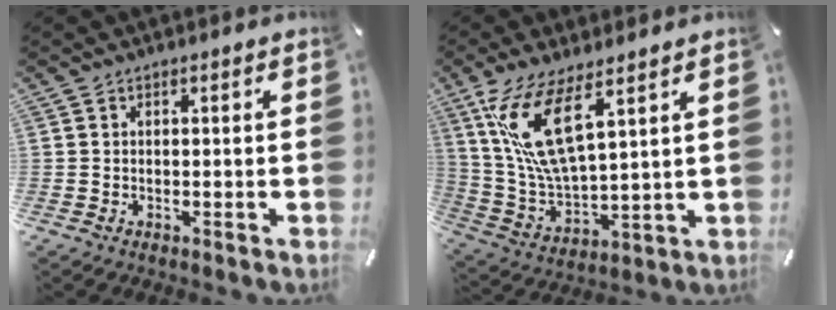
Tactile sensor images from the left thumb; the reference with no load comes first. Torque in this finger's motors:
{"motor_torque": [2.34, 2.26, 2.00, -0.77, 0.62]}